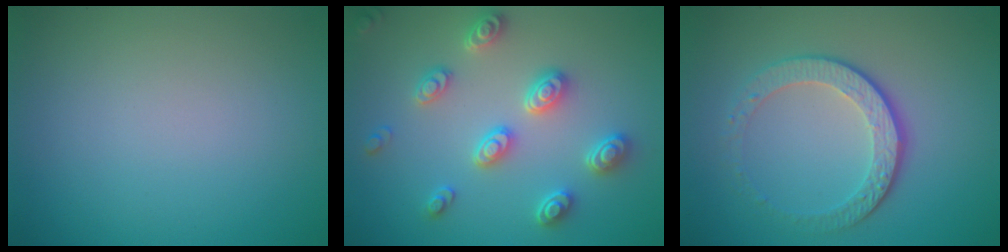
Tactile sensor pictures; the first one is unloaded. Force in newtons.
{"total": 3.8, "press": 3.7, "slide": 1.0}
{"total": 4.2, "press": 3.1, "slide": 2.8}